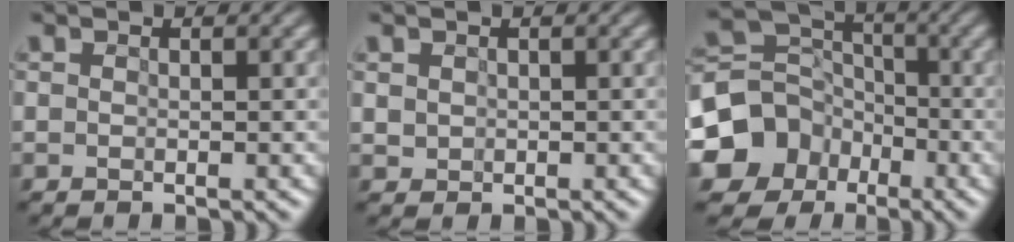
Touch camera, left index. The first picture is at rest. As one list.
[{"total": 1.2, "force": [0.4, 1.1, 0.5], "torque": [-0.008, 0.010, 0.013]}, {"total": 11.0, "force": [-5.5, 8.9, 3.2], "torque": [-0.099, -0.027, -0.107]}]